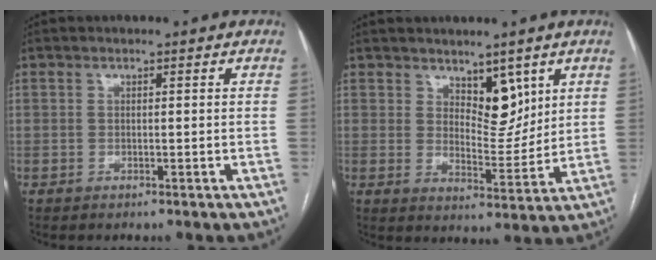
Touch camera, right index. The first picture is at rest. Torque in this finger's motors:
{"motor_torque": [-0.15, 0.09, 0.03, 0.00]}